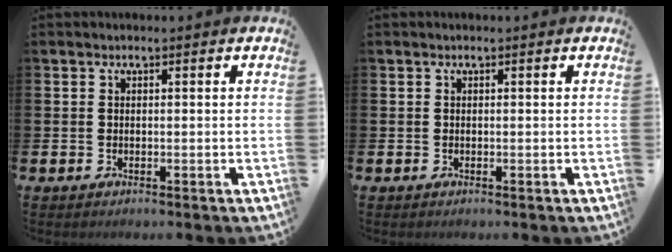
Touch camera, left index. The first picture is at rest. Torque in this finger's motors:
{"motor_torque": [0.05, 0.02, 0.01, -0.01]}